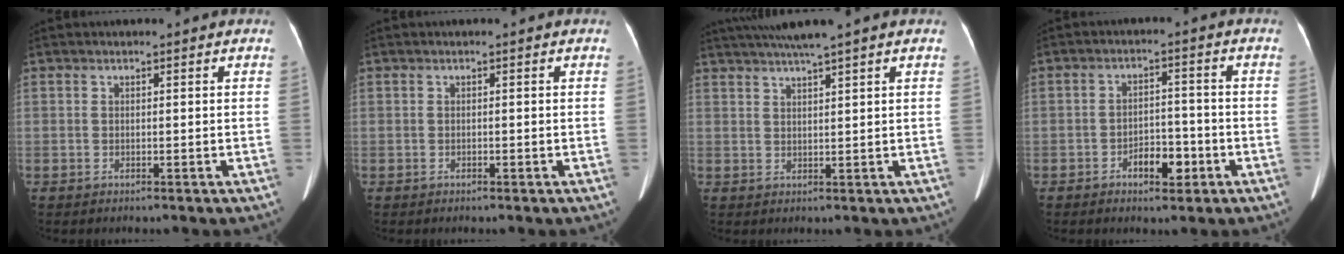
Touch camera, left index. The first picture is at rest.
{"total": 0.0}
{"total": 5.9, "force": [4.7, -1.1, 3.4], "torque": [-0.059, 0.019, 0.082]}
{"total": 4.9, "force": [-2.5, 2.4, 3.4], "torque": [-0.052, 0.011, -0.039]}